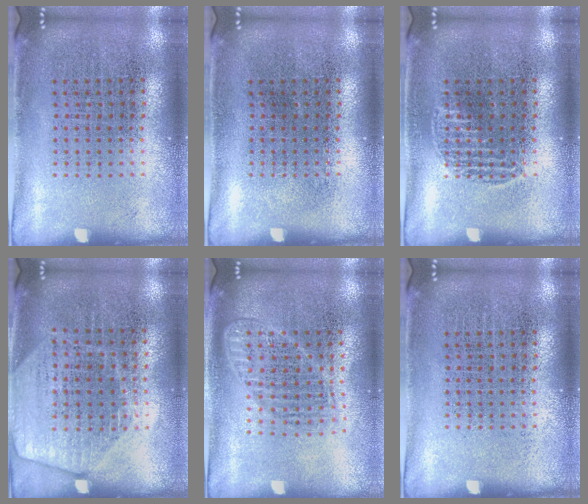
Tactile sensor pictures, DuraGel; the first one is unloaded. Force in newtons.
{"total": 0.0}
{"total": 0.9, "press": 0.8, "slide": 0.2}
{"total": 1.7, "press": 1.6, "slide": 0.7}
{"total": 1.6, "press": 1.4, "slide": 0.8}
{"total": 0.0}